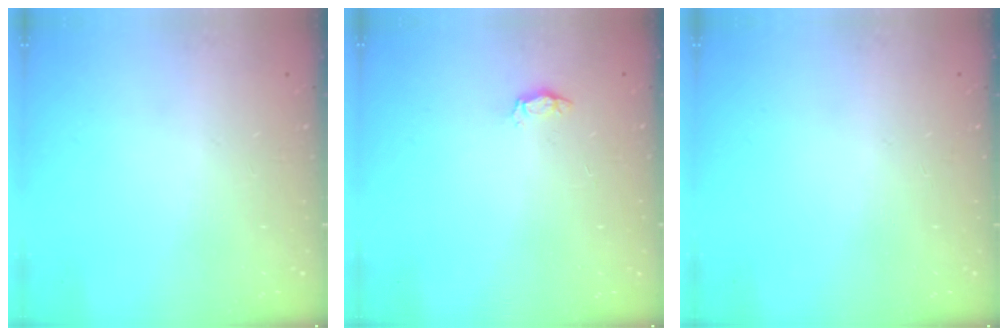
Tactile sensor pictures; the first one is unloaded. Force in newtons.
{"total": 3.0, "press": 3.0, "slide": 0.4}
{"total": 0.0}